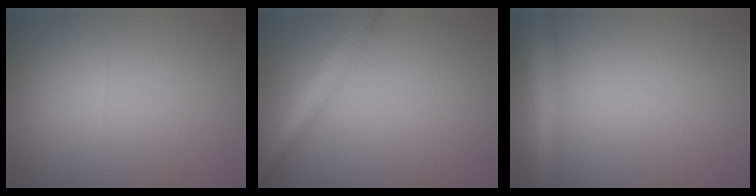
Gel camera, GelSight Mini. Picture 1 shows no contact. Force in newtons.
{"total": 3.1, "press": 3.1, "slide": 0.0}
{"total": 3.0, "press": 3.0, "slide": 0.1}